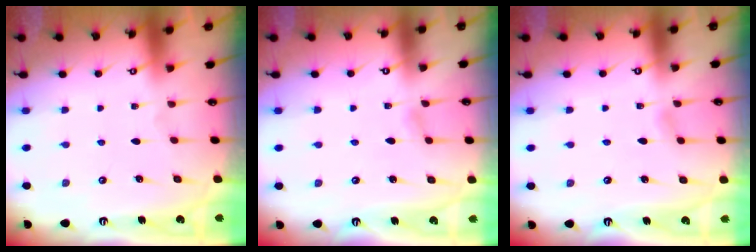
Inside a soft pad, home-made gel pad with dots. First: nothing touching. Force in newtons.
{"total": 2.7, "press": 2.6, "slide": 0.4}
{"total": 4.9, "press": 4.9, "slide": 0.6}